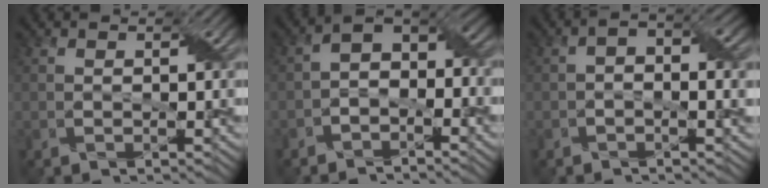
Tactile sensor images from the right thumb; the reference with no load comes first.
{"total": 5.3, "force": [-2.1, 3.4, 3.5], "torque": [-0.051, 0.004, -0.051]}
{"total": 4.2, "force": [0.0, 1.9, 3.7], "torque": [-0.067, 0.003, -0.004]}